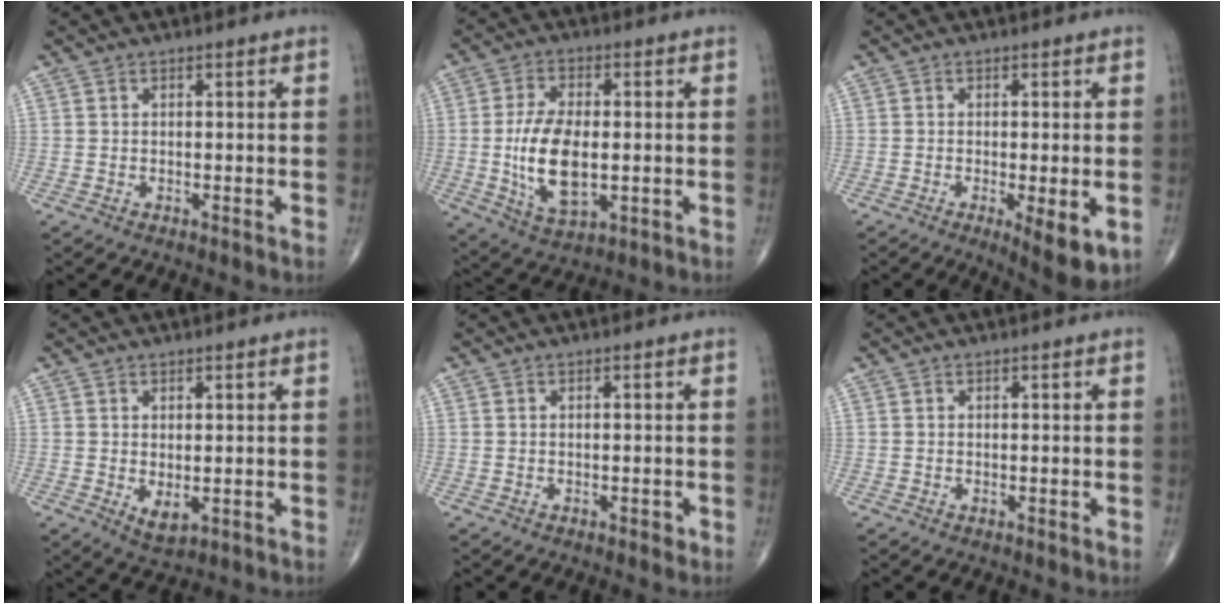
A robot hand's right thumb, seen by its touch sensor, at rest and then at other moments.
{"total": 12.5, "force": [-1.1, 6.2, 10.8], "torque": [-0.204, -0.007, -0.013]}
{"total": 7.6, "force": [-2.2, 2.1, 7.0], "torque": [-0.098, -0.020, -0.029]}
{"total": 3.3, "force": [-0.3, 1.7, 2.8], "torque": [-0.040, -0.008, 0.005]}
{"total": 0.8, "force": [-0.4, 0.4, 0.6], "torque": [-0.007, -0.001, -0.006]}
{"total": 0.0}